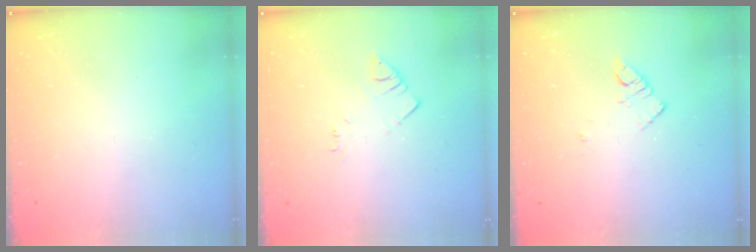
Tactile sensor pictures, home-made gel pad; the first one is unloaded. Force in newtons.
{"total": 2.9, "press": 2.9, "slide": 0.6}
{"total": 4.4, "press": 4.4, "slide": 0.4}